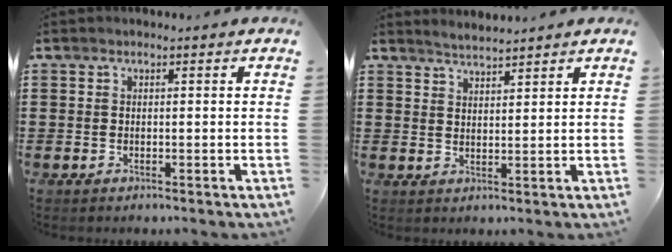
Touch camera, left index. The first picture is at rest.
{"total": 2.5, "force": [2.5, -0.3, 0.1], "torque": [-0.009, -0.005, 0.047]}